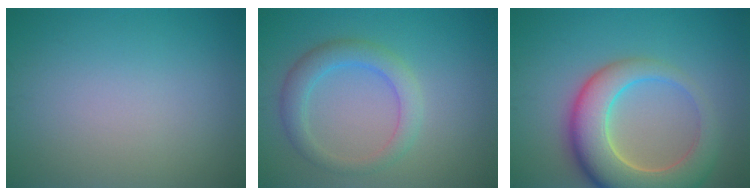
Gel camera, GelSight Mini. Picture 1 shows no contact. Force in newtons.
{"total": 3.4, "press": 3.4, "slide": 0.2}
{"total": 8.8, "press": 8.8, "slide": 1.0}